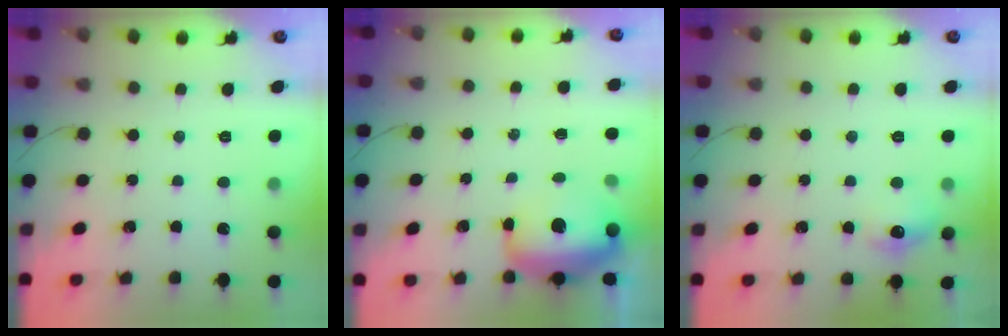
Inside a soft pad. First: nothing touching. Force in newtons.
{"total": 14.1, "press": 13.5, "slide": 4.1}
{"total": 7.3, "press": 7.3, "slide": 0.7}